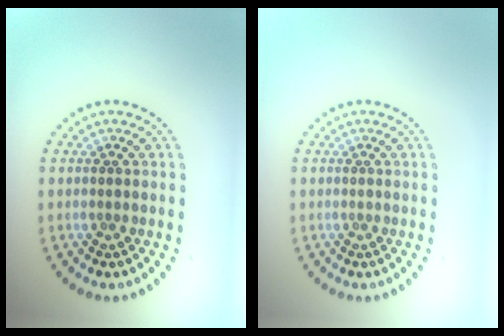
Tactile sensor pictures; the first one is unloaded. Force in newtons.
{"total": 0.0}